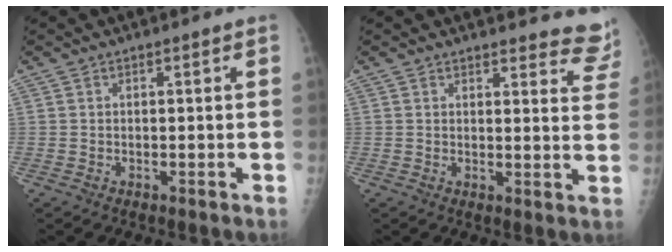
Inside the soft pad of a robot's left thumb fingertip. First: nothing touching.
{"total": 9.6, "force": [9.4, 1.9, 1.1], "torque": [0.031, -0.074, 0.073]}